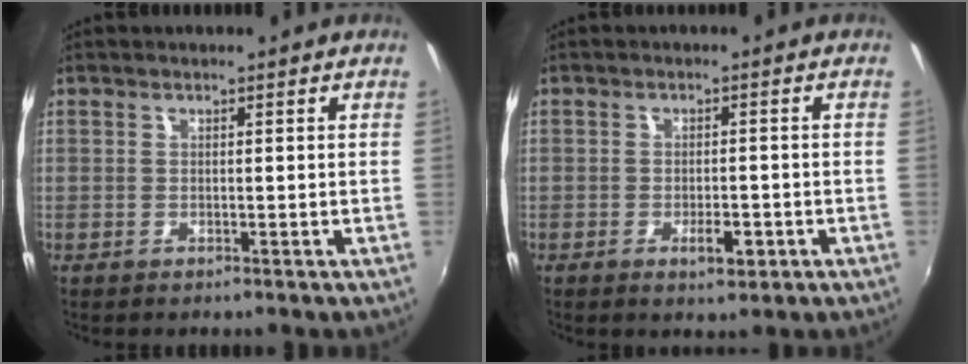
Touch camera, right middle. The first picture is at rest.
{"total": 3.4, "force": [-1.5, 1.3, 2.8], "torque": [-0.054, -0.004, -0.019]}